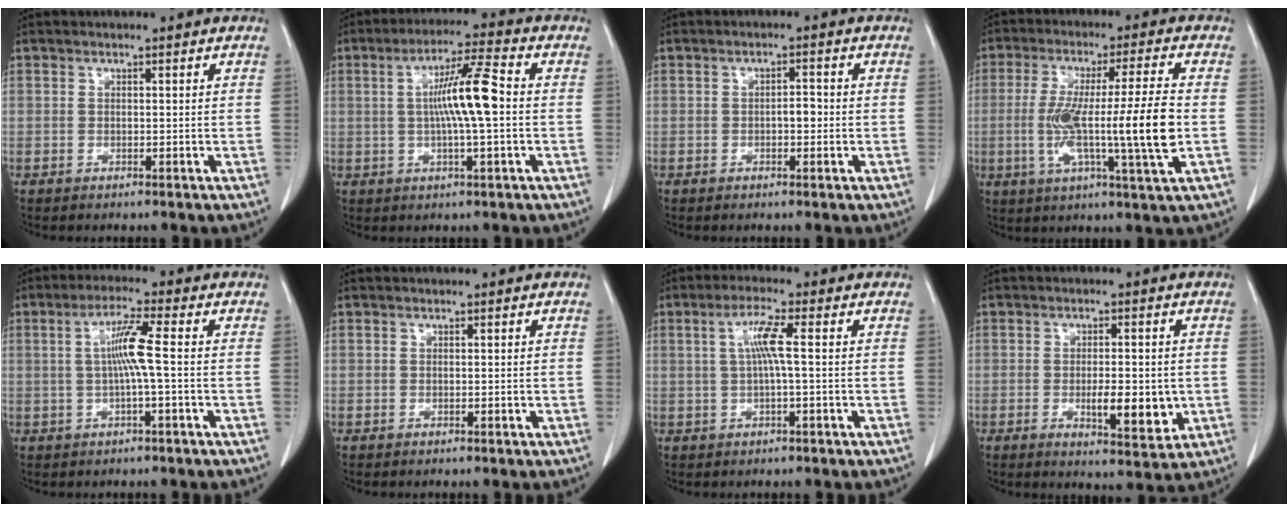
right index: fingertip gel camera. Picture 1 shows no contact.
{"total": 9.1, "force": [0.3, 0.3, 9.1], "torque": [-0.164, 0.008, -0.002]}
{"total": 2.0, "force": [-0.4, 0.8, 1.8], "torque": [-0.025, 0.004, -0.007]}
{"total": 15.5, "force": [-1.9, -0.4, 15.4], "torque": [-0.275, -0.006, -0.036]}
{"total": 5.6, "force": [0.1, -0.4, 5.6], "torque": [-0.109, 0.009, 0.002]}
{"total": 0.0}
{"total": 4.6, "force": [0.6, 0.2, 4.6], "torque": [-0.092, 0.010, 0.013]}
{"total": 6.9, "force": [-1.2, 2.1, 6.4], "torque": [-0.099, -0.009, -0.013]}